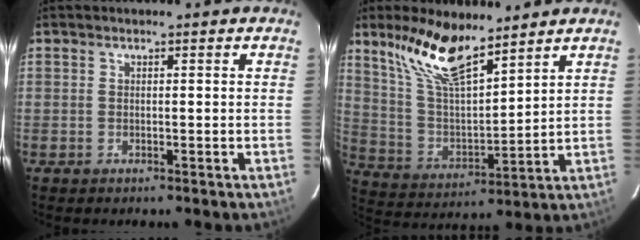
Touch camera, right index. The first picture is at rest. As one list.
[{"total": 13.8, "force": [10.2, 3.8, 8.5], "torque": [-0.168, 0.011, 0.207]}]